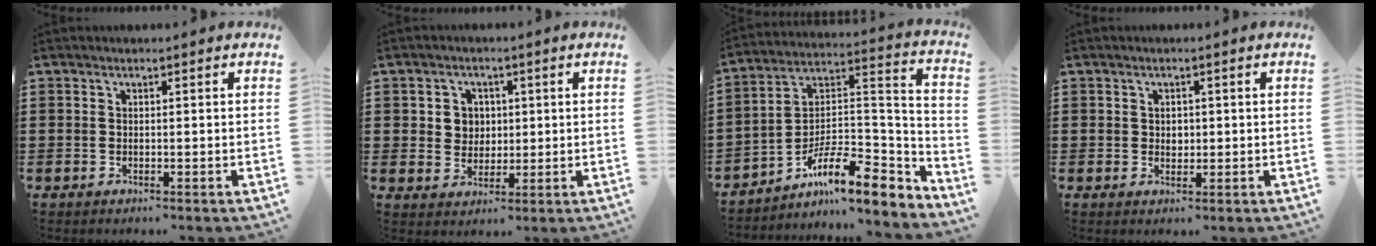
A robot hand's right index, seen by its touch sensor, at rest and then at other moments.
{"total": 3.8, "force": [0.7, 3.6, 1.0], "torque": [-0.036, 0.012, 0.011]}
{"total": 11.6, "force": [-7.7, 3.6, 7.8], "torque": [-0.141, 0.009, -0.149]}
{"total": 1.3, "force": [0.3, 1.0, 0.7], "torque": [-0.015, 0.005, 0.006]}